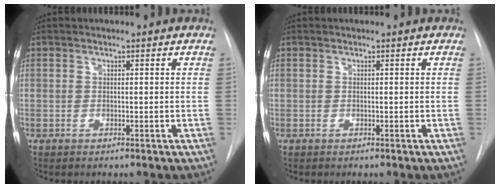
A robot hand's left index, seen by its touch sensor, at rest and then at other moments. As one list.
[{"total": 0.0}]